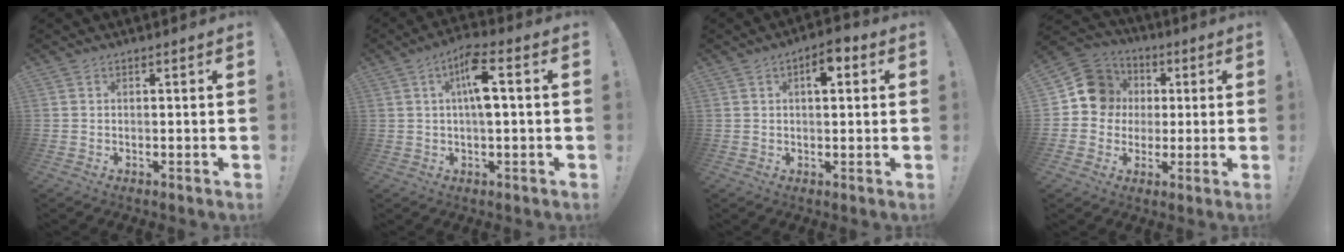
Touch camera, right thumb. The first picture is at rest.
{"total": 8.7, "force": [1.5, 2.3, 8.2], "torque": [-0.130, -0.002, 0.021]}
{"total": 5.3, "force": [1.7, 2.5, 4.4], "torque": [-0.047, -0.004, 0.020]}
{"total": 12.8, "force": [1.8, 11.8, 4.4], "torque": [-0.045, 0.008, 0.044]}